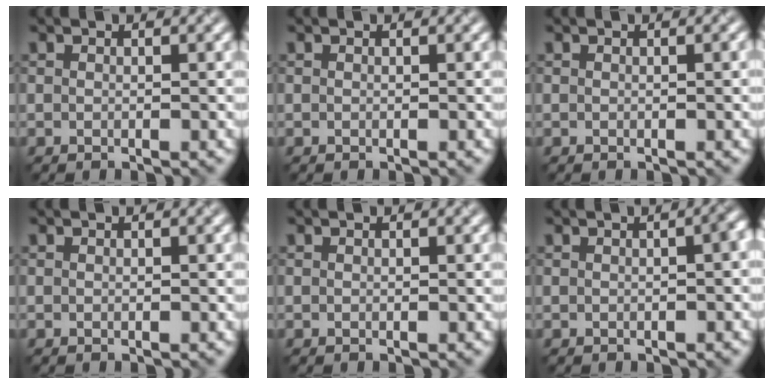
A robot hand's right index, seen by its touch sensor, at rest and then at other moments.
{"total": 0.0}
{"total": 0.9, "force": [0.0, 0.2, 0.9], "torque": [-0.009, 0.004, 0.000]}
{"total": 0.0}
{"total": 0.0}
{"total": 2.4, "force": [0.1, 0.9, 2.2], "torque": [-0.014, 0.008, 0.005]}